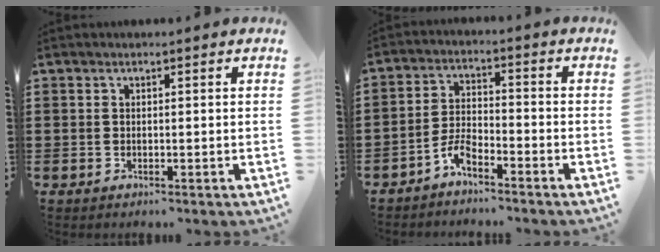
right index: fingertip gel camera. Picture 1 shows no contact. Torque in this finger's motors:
{"motor_torque": [1.42, 0.72, 0.06, -0.05]}